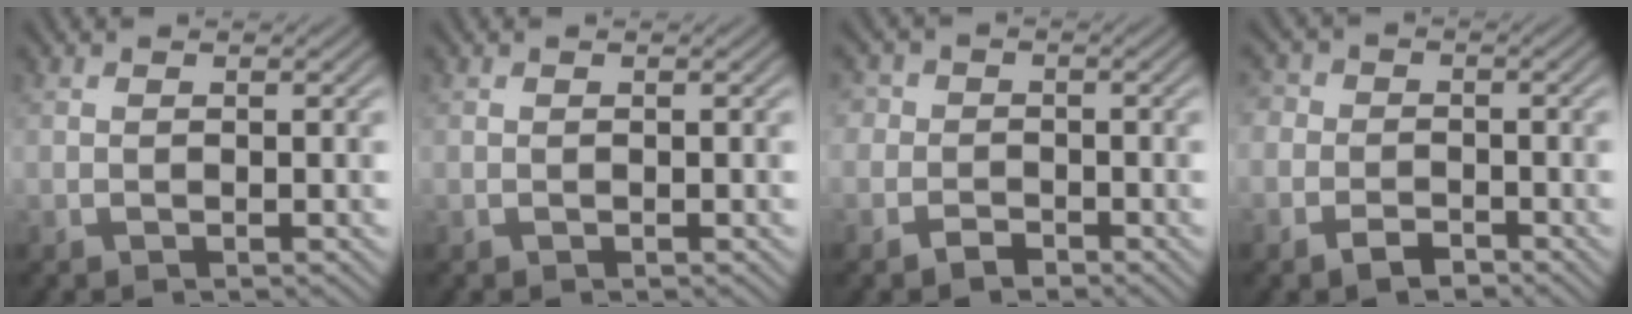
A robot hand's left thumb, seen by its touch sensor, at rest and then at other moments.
{"total": 0.0}
{"total": 2.8, "force": [-1.3, 2.4, 0.7], "torque": [0.005, 0.000, -0.046]}
{"total": 3.8, "force": [-2.0, 2.8, 1.5], "torque": [-0.019, -0.004, -0.059]}